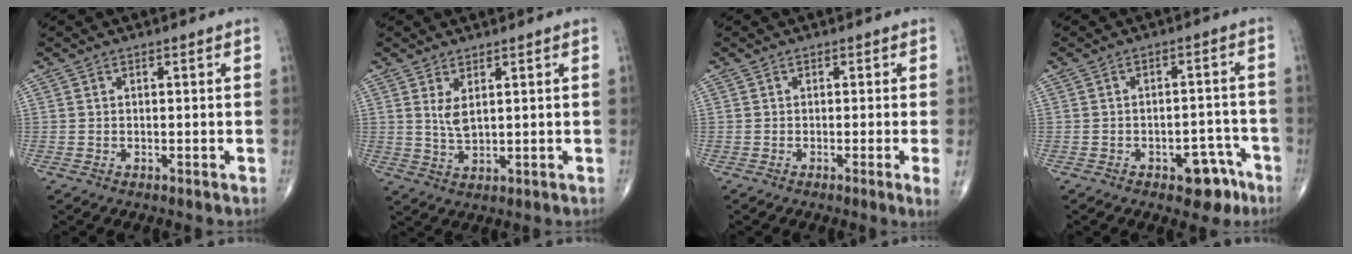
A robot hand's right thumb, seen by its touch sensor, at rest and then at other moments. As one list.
[{"total": 3.4, "force": [1.3, 1.3, 2.9], "torque": [-0.054, -0.018, 0.033]}, {"total": 2.3, "force": [-0.6, -0.4, 2.2], "torque": [-0.038, -0.008, -0.011]}, {"total": 6.8, "force": [-3.9, 3.8, 4.1], "torque": [-0.025, 0.038, -0.046]}]